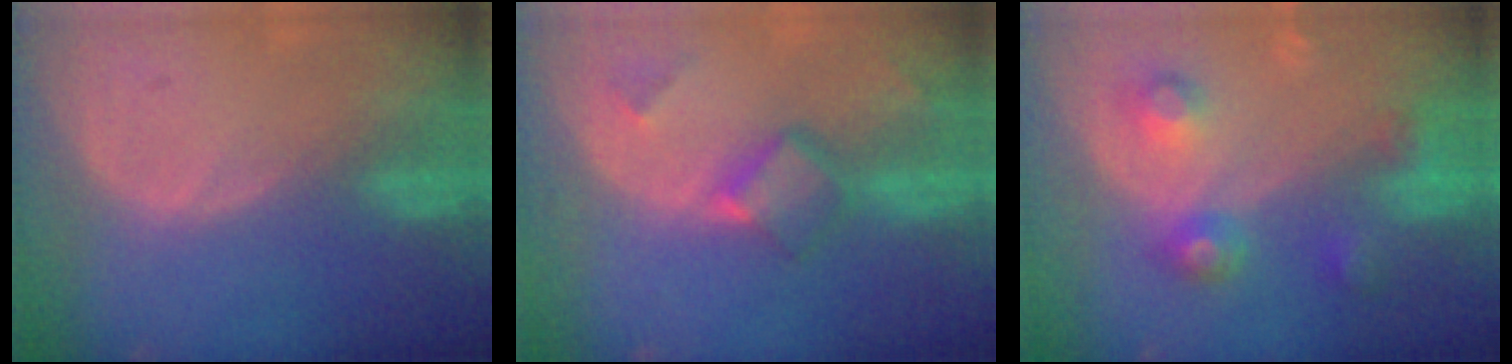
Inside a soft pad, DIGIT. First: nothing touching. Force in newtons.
{"total": 5.7, "press": 5.0, "slide": 2.8}
{"total": 6.0, "press": 6.0, "slide": 0.2}